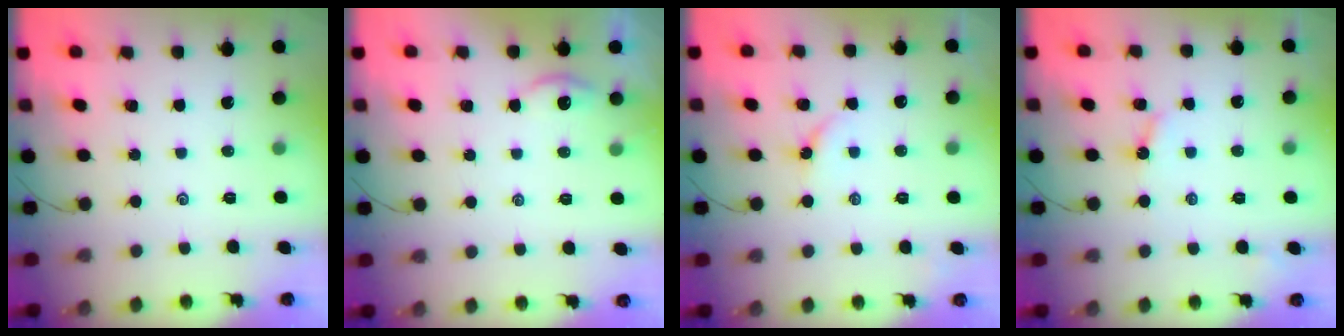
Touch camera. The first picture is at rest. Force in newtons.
{"total": 1.9, "press": 1.9, "slide": 0.2}
{"total": 3.4, "press": 3.4, "slide": 0.6}
{"total": 3.3, "press": 3.3, "slide": 0.1}